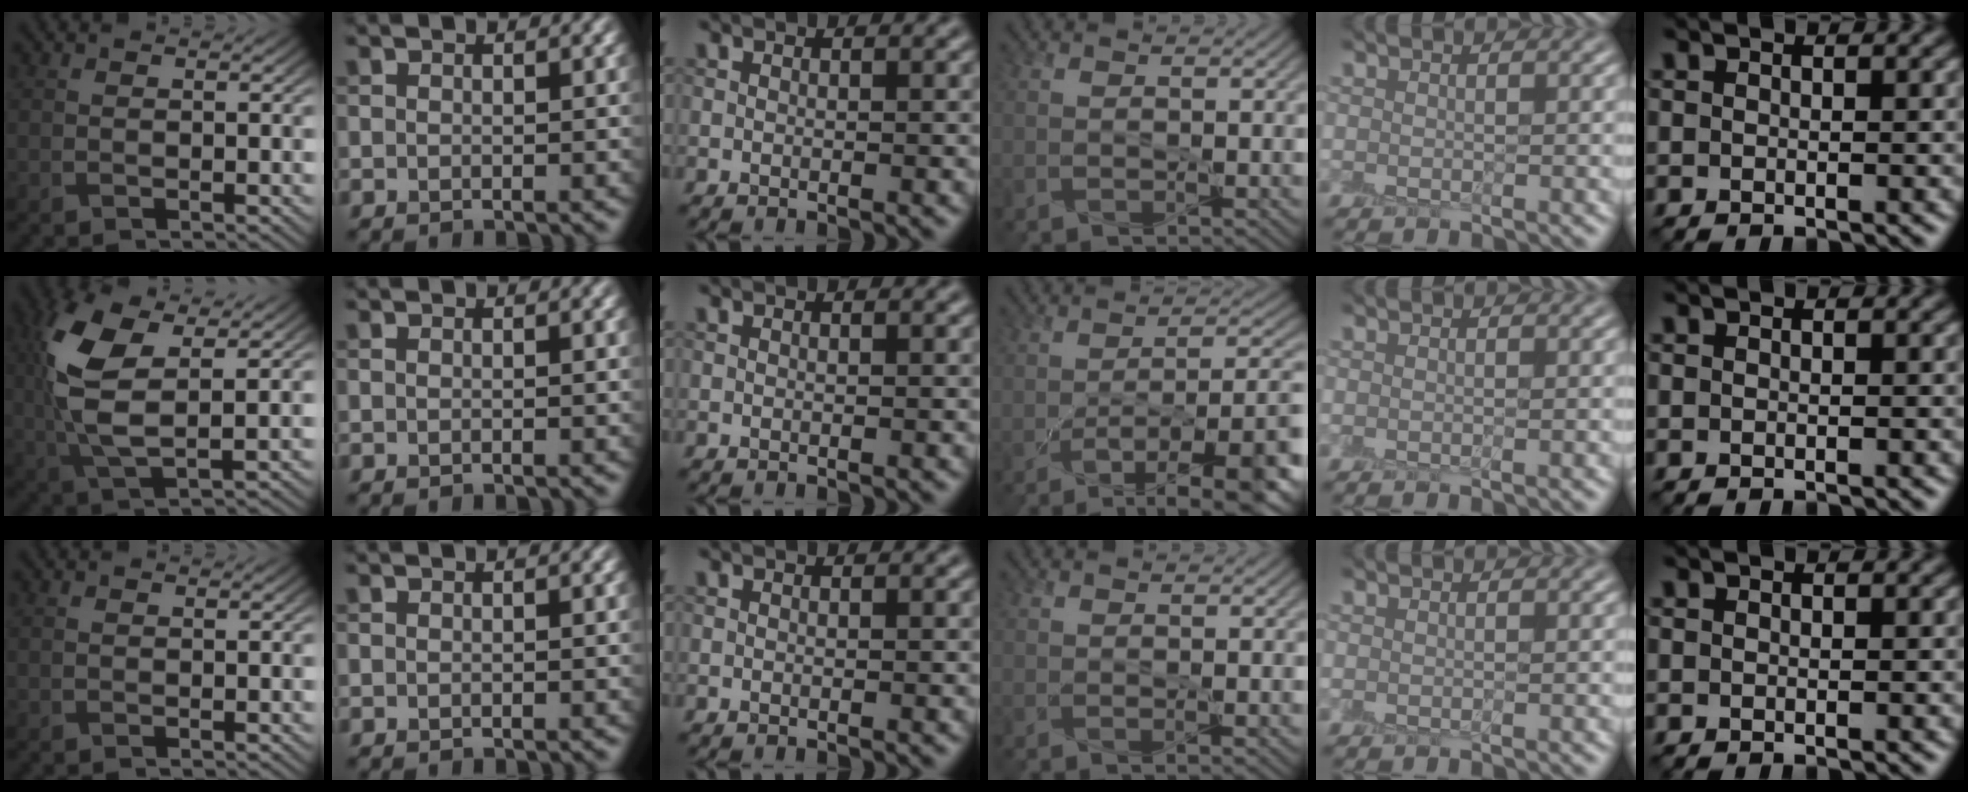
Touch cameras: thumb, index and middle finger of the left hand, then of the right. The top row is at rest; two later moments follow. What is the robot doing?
{"motion": "peel", "object": "small bumper sticker"}